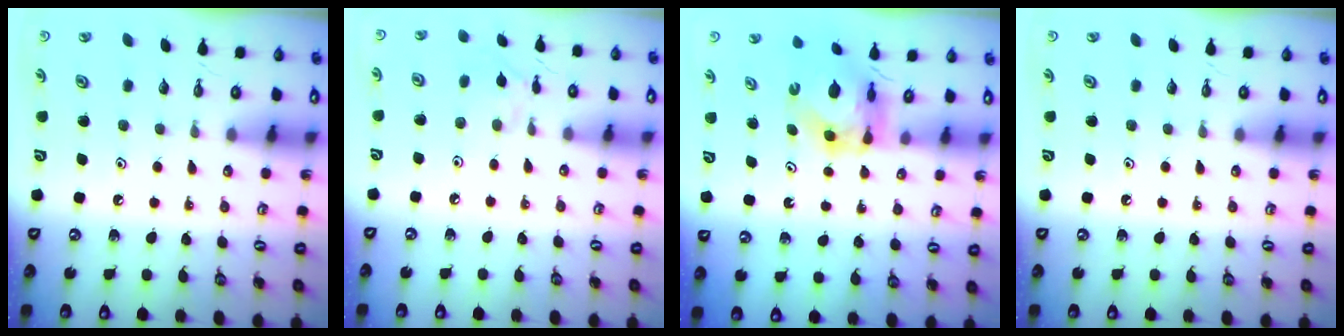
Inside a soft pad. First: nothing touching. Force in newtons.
{"total": 3.5, "press": 3.5, "slide": 0.2}
{"total": 5.4, "press": 5.4, "slide": 0.4}
{"total": 0.0}